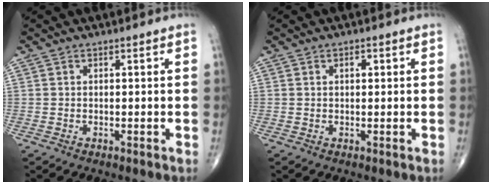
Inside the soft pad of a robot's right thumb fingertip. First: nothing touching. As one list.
[{"total": 1.2, "force": [0.4, 0.7, 0.9], "torque": [-0.010, 0.001, 0.005]}]